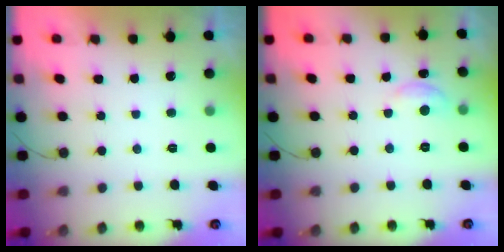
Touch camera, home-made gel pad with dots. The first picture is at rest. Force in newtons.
{"total": 5.2, "press": 5.2, "slide": 0.6}